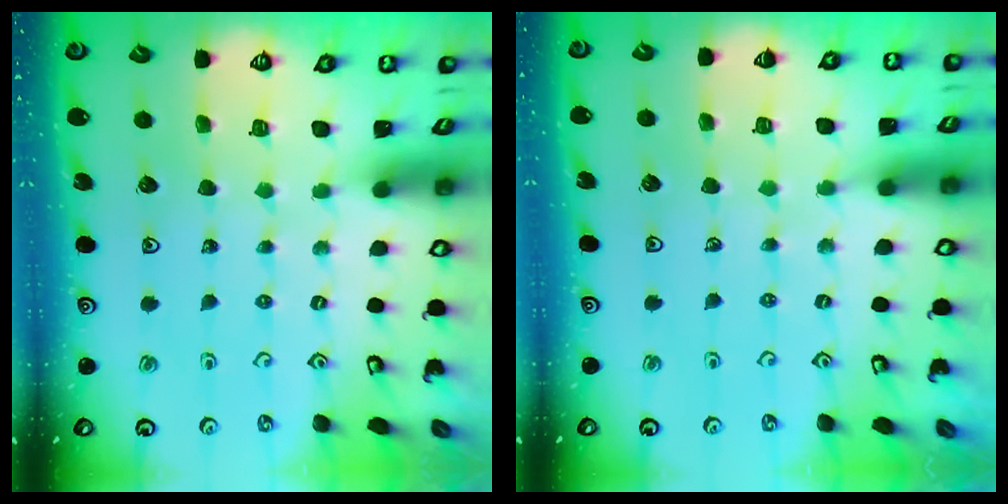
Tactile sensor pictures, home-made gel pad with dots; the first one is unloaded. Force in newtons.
{"total": 3.0, "press": 2.9, "slide": 0.5}